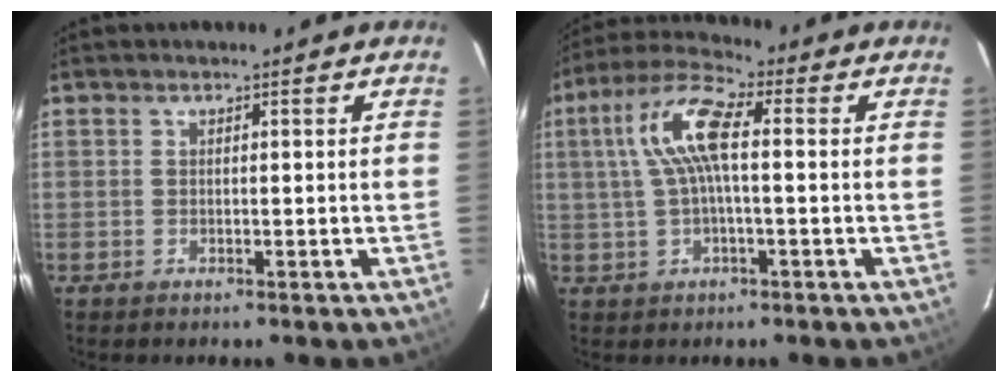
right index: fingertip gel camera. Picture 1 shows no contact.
{"total": 9.8, "force": [1.1, 2.9, 9.3], "torque": [-0.191, 0.022, 0.020]}